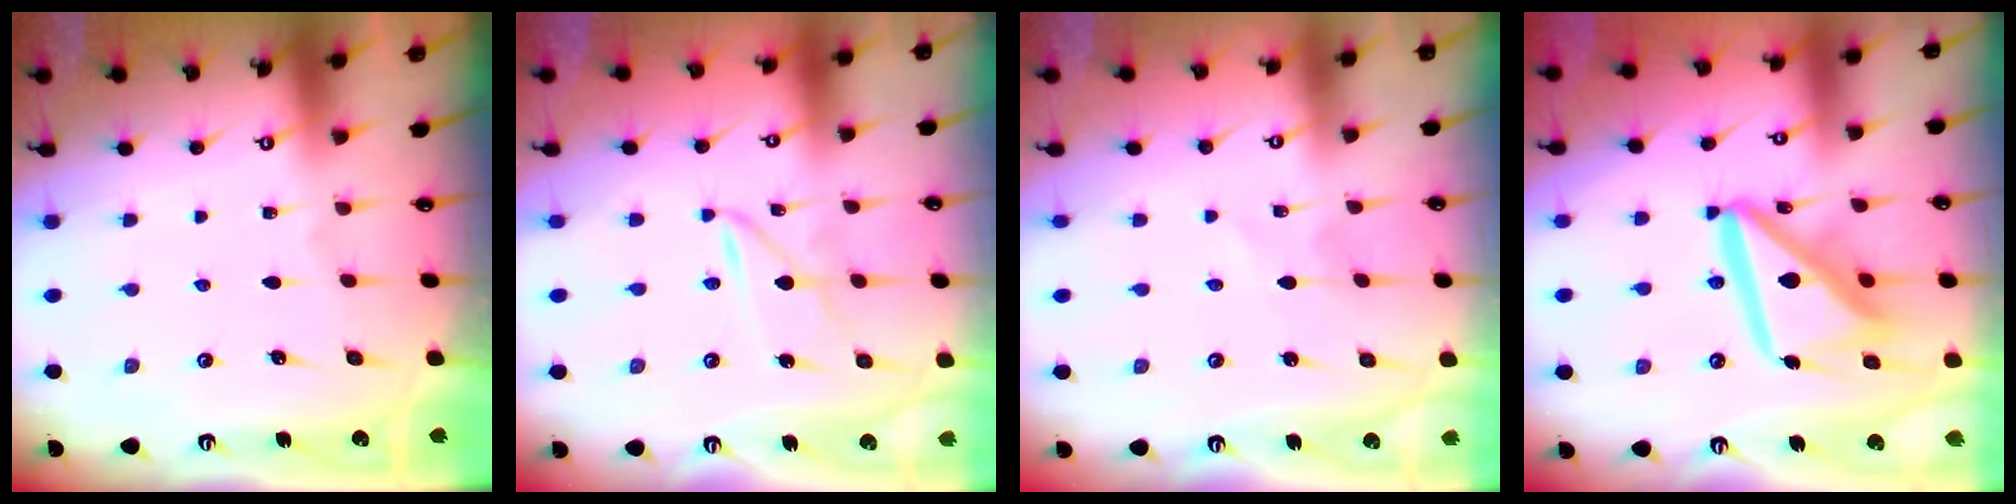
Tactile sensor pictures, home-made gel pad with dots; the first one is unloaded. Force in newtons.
{"total": 2.0, "press": 2.0, "slide": 0.2}
{"total": 0.6, "press": 0.6, "slide": 0.1}
{"total": 16.7, "press": 16.6, "slide": 1.9}